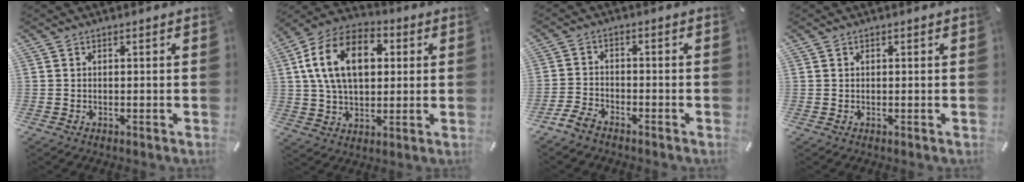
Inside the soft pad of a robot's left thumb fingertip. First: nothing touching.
{"total": 17.1, "force": [3.9, 11.4, 12.2], "torque": [-0.252, 0.011, 0.064]}
{"total": 4.0, "force": [-3.5, 1.5, 1.2], "torque": [-0.040, 0.013, -0.073]}
{"total": 0.0}